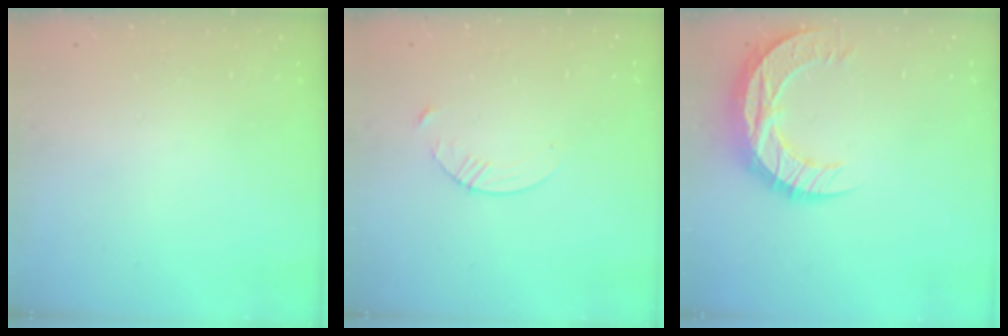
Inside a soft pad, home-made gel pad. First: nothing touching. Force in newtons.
{"total": 3.1, "press": 3.1, "slide": 0.4}
{"total": 12.8, "press": 12.8, "slide": 0.9}